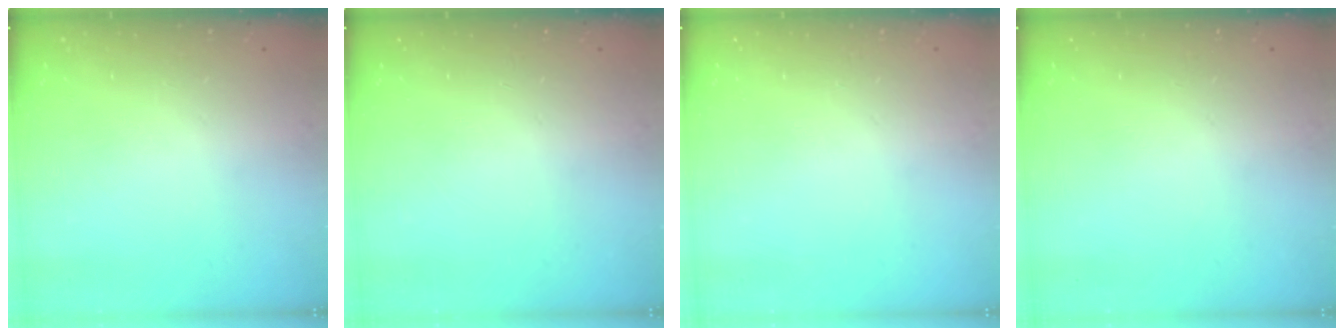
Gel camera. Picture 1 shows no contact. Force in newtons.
{"total": 0.0}
{"total": 0.0}
{"total": 0.0}